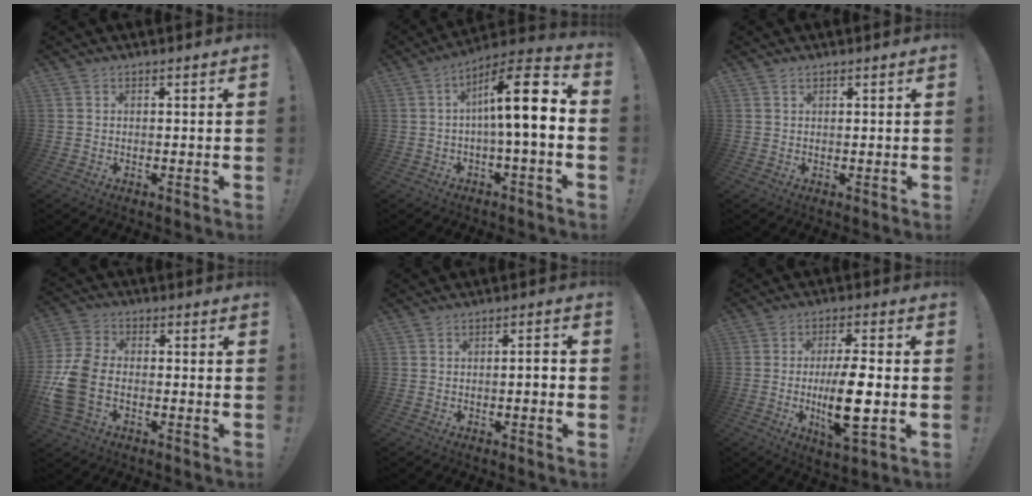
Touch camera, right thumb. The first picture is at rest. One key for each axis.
{"total": 15.0, "fx": 0.9, "fy": 2.6, "fz": 14.7, "tx": -0.243, "ty": -0.004, "tz": 0.005}
{"total": 0.6, "fx": 0.5, "fy": 0.3, "fz": 0.2, "tx": -0.004, "ty": -0.001, "tz": 0.010}
{"total": 11.8, "fx": -4.1, "fy": 7.6, "fz": 8.0, "tx": -0.179, "ty": 0.024, "tz": -0.071}
{"total": 2.7, "fx": -0.9, "fy": 0.0, "fz": 2.6, "tx": -0.051, "ty": 0.004, "tz": -0.017}
{"total": 13.2, "fx": -2.4, "fy": 2.9, "fz": 12.6, "tx": -0.228, "ty": -0.007, "tz": -0.045}